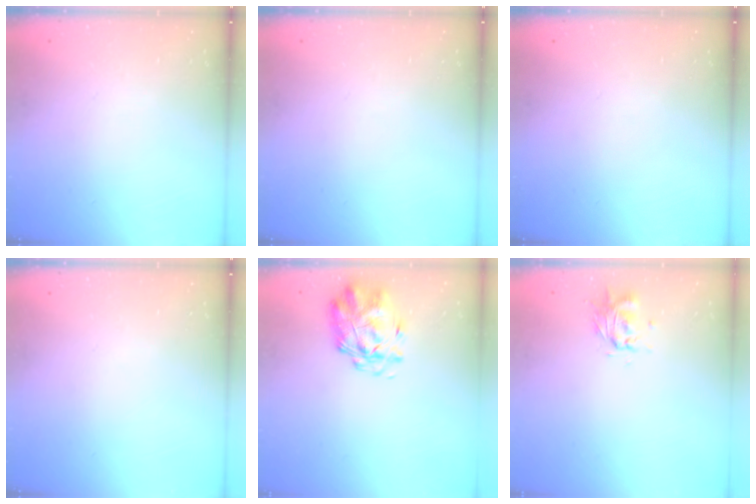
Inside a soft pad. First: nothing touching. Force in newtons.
{"total": 0.0}
{"total": 0.0}
{"total": 0.0}
{"total": 1.9, "press": 1.7, "slide": 0.9}
{"total": 0.7, "press": 0.7, "slide": 0.3}